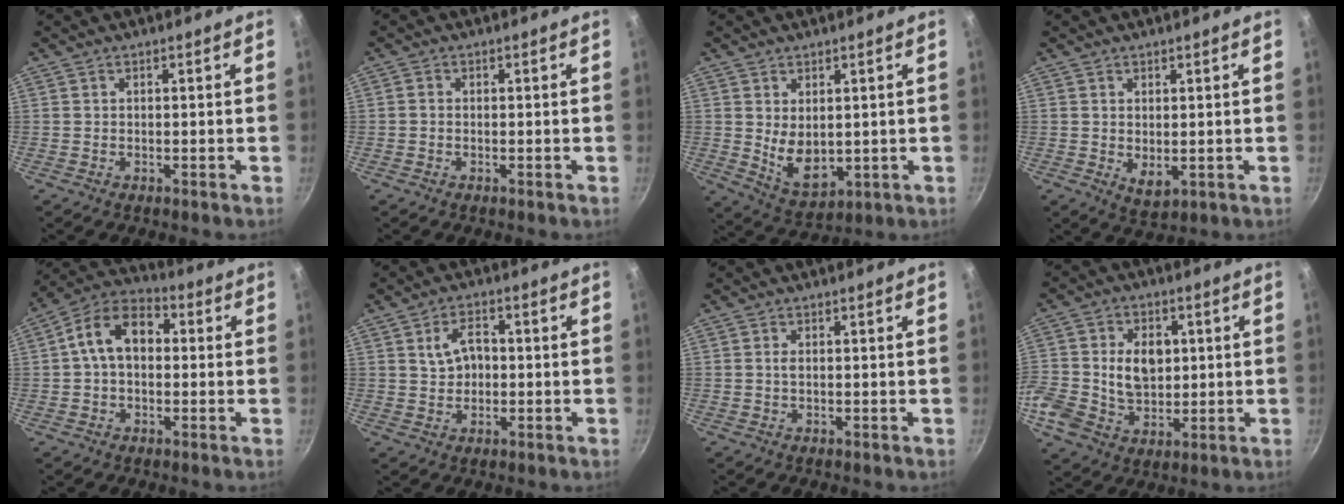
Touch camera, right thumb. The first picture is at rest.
{"total": 0.8, "force": [-0.1, 0.7, 0.4], "torque": [-0.006, 0.003, -0.003]}
{"total": 7.7, "force": [1.1, 4.7, 5.9], "torque": [-0.085, -0.023, 0.041]}
{"total": 3.7, "force": [0.4, 2.1, 3.1], "torque": [-0.048, -0.017, 0.013]}
{"total": 11.3, "force": [1.1, 7.7, 8.2], "torque": [-0.111, 0.034, -0.001]}
{"total": 5.5, "force": [0.6, 3.9, 3.9], "torque": [-0.051, 0.011, 0.011]}
{"total": 0.9, "force": [0.1, 0.4, 0.8], "torque": [-0.016, 0.001, 0.002]}
{"total": 14.9, "force": [0.6, 11.4, 9.5], "torque": [-0.184, 0.012, 0.011]}